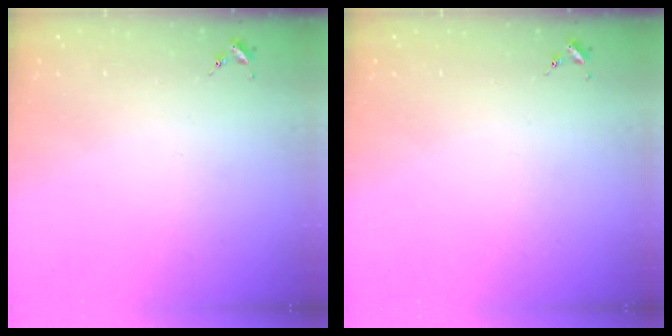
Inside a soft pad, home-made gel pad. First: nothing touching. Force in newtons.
{"total": 0.0}